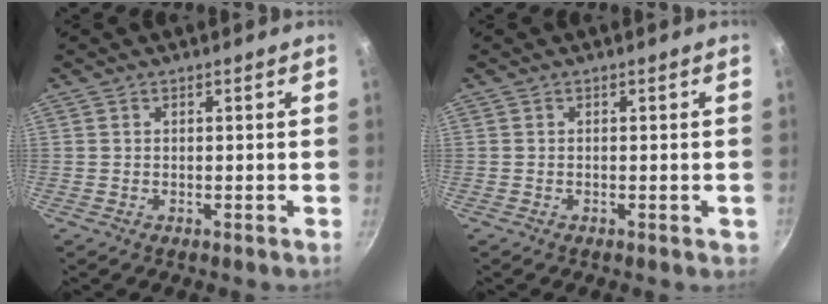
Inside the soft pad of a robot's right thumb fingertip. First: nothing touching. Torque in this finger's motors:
{"motor_torque": [0.51, 0.87, 0.00, -0.09, 0.06]}